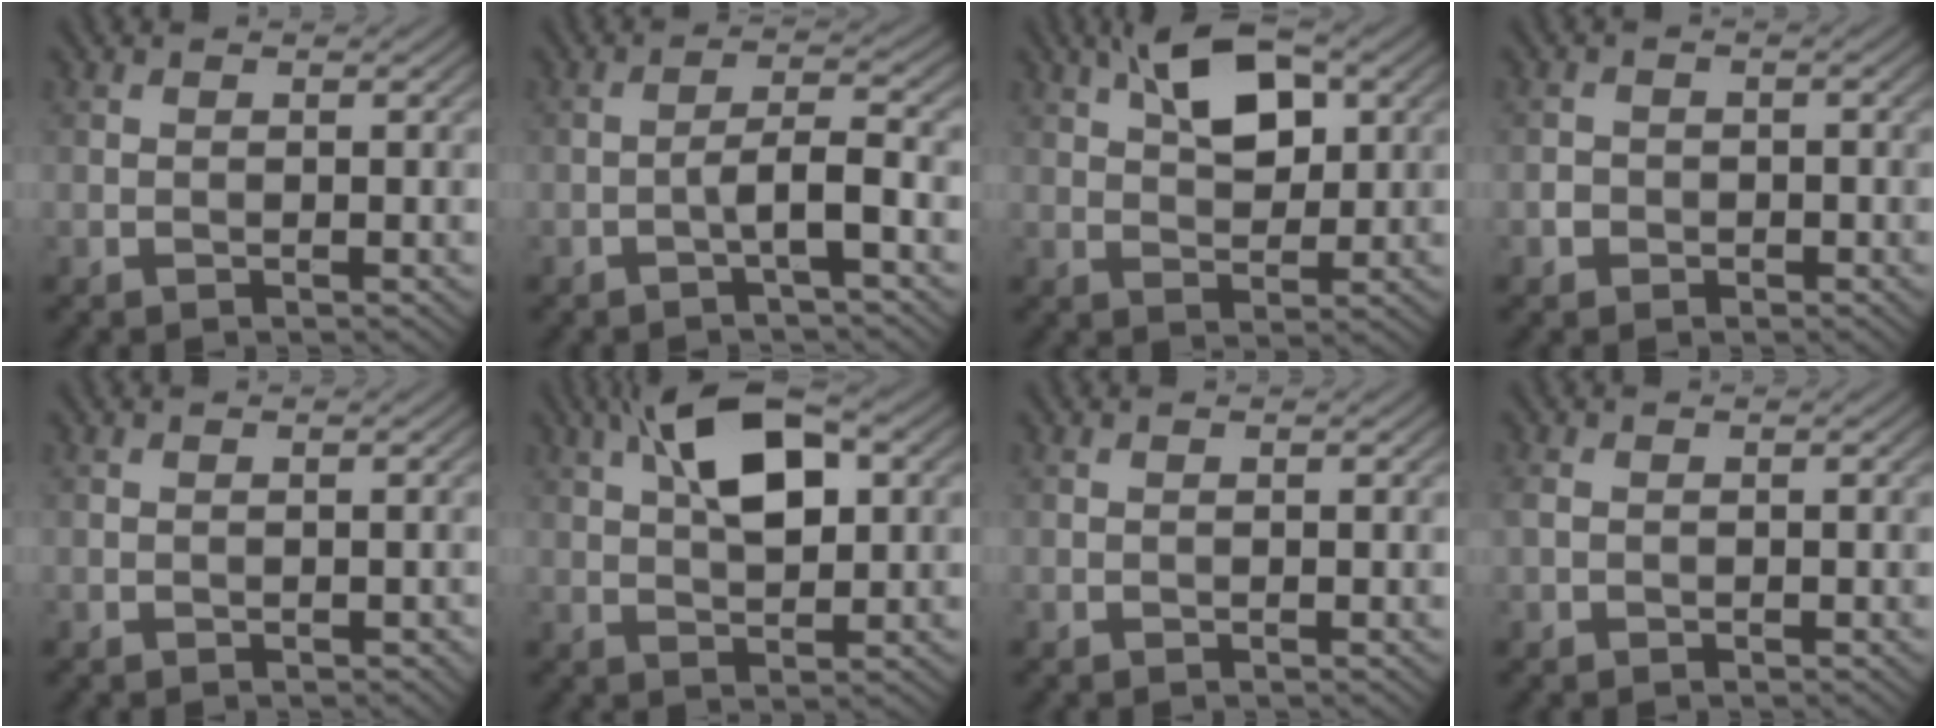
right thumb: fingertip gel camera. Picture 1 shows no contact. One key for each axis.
{"total": 3.8, "fx": -1.6, "fy": 0.5, "fz": 3.4, "tx": -0.060, "ty": 0.017, "tz": -0.037}
{"total": 7.9, "fx": 3.3, "fy": 4.0, "fz": 6.0, "tx": -0.110, "ty": 0.013, "tz": 0.053}
{"total": 1.7, "fx": -0.7, "fy": 1.5, "fz": 0.4, "tx": 0.000, "ty": -0.002, "tz": -0.017}
{"total": 0.0}
{"total": 10.0, "fx": 3.5, "fy": 4.4, "fz": 8.2, "tx": -0.155, "ty": 0.023, "tz": 0.055}
{"total": 0.0}
{"total": 1.5, "fx": -0.2, "fy": 1.1, "fz": 1.1, "tx": -0.034, "ty": 0.000, "tz": -0.004}